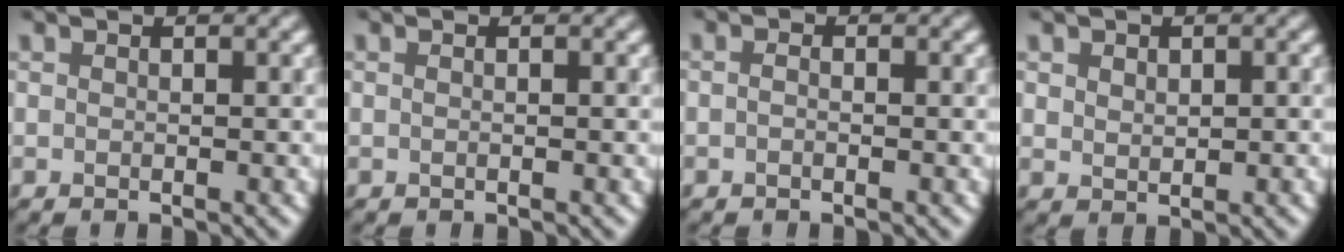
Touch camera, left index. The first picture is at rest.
{"total": 0.6, "force": [0.1, 0.4, 0.5], "torque": [0.002, -0.009, -0.012]}
{"total": 0.6, "force": [-0.6, 0.0, 0.0], "torque": [0.000, -0.008, -0.009]}
{"total": 0.9, "force": [0.4, 0.7, 0.3], "torque": [-0.006, -0.002, 0.019]}